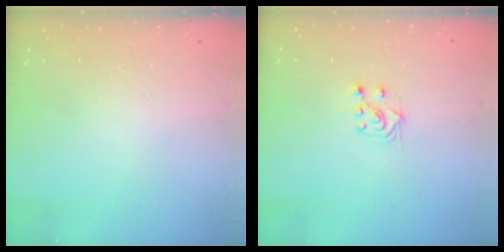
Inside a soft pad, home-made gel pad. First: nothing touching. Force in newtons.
{"total": 5.7, "press": 5.7, "slide": 0.8}